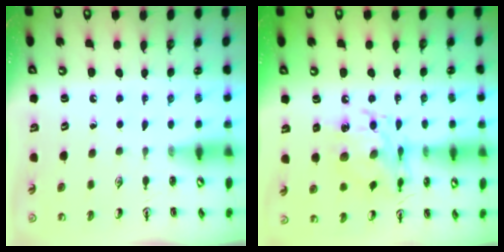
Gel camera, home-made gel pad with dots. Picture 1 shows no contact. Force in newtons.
{"total": 12.9, "press": 12.9, "slide": 0.9}